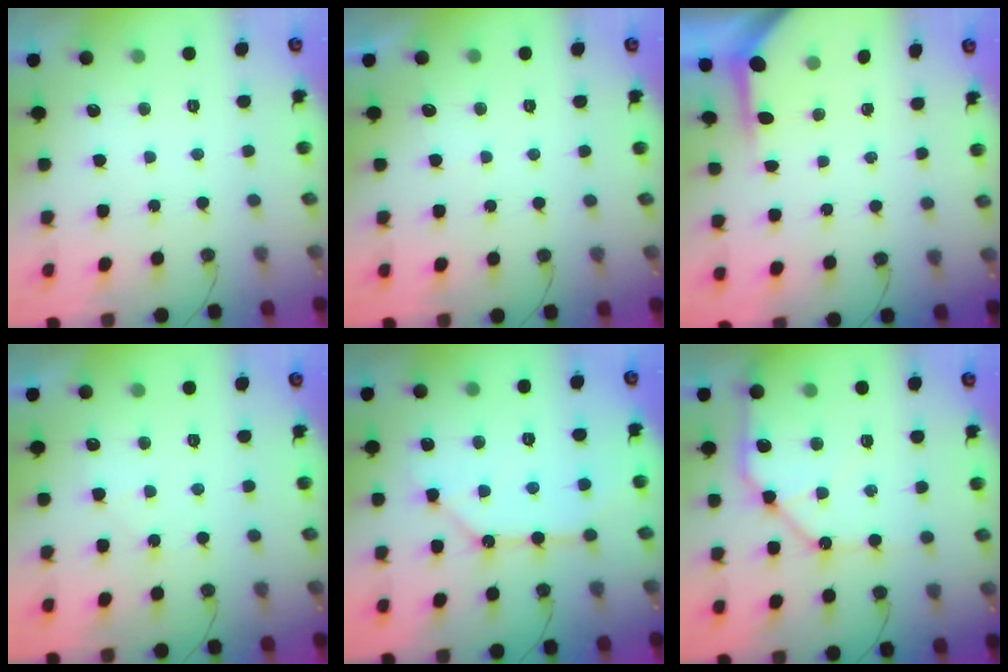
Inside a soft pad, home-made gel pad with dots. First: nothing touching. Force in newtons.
{"total": 2.0, "press": 2.0, "slide": 0.4}
{"total": 3.9, "press": 3.9, "slide": 0.3}
{"total": 3.8, "press": 3.7, "slide": 0.5}
{"total": 12.0, "press": 11.9, "slide": 1.3}
{"total": 14.3, "press": 14.2, "slide": 2.0}